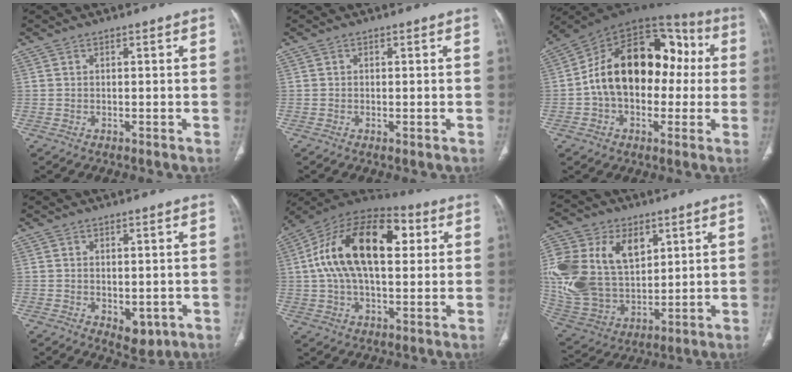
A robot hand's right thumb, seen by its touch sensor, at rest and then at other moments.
{"total": 0.6, "force": [-0.3, 0.2, 0.5], "torque": [-0.010, -0.003, -0.003]}
{"total": 22.0, "force": [0.7, 14.6, 16.5], "torque": [-0.239, 0.056, 0.006]}
{"total": 4.4, "force": [-1.0, 2.8, 3.3], "torque": [-0.031, -0.006, 0.004]}
{"total": 22.1, "force": [4.5, 11.8, 18.2], "torque": [-0.305, 0.026, 0.065]}
{"total": 25.1, "force": [7.3, 17.0, 17.0], "torque": [-0.365, 0.006, 0.152]}